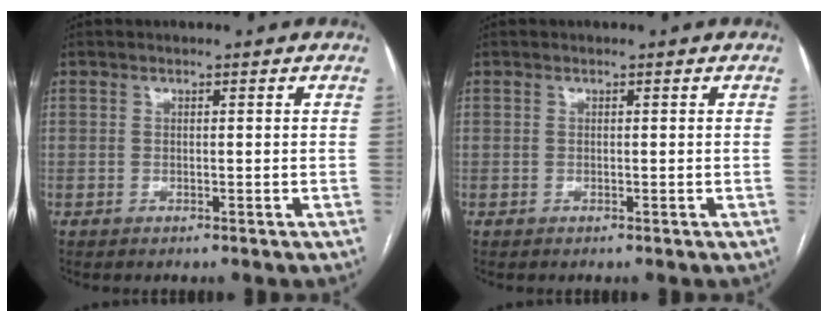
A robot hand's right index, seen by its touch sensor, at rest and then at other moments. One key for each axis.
{"total": 0.0}